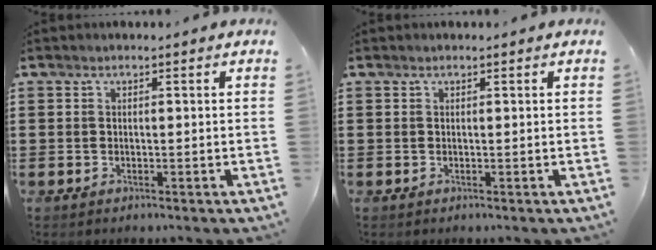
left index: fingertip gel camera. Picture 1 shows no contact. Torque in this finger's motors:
{"motor_torque": [0.13, -0.16, -0.01, 0.01]}